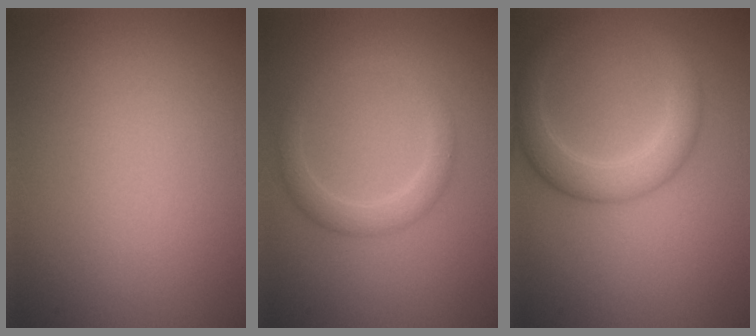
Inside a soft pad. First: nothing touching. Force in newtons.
{"total": 2.3, "press": 2.3, "slide": 0.0}
{"total": 3.9, "press": 3.9, "slide": 0.2}